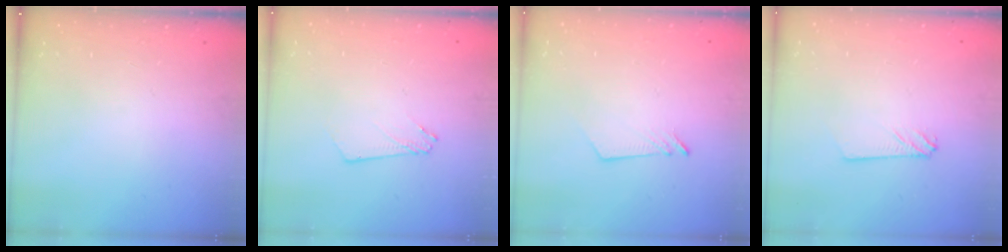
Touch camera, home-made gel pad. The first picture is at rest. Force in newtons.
{"total": 2.5, "press": 2.5, "slide": 0.2}
{"total": 2.6, "press": 2.6, "slide": 0.3}
{"total": 2.7, "press": 2.7, "slide": 0.3}